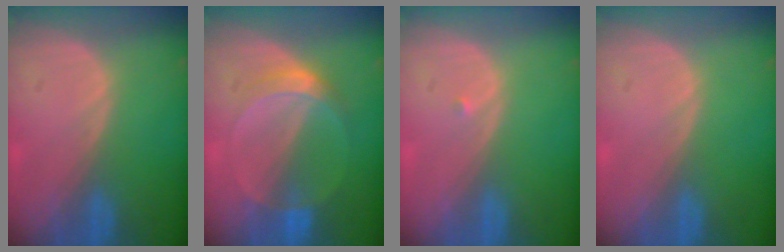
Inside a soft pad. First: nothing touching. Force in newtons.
{"total": 5.1, "press": 4.7, "slide": 2.0}
{"total": 0.5, "press": 0.4, "slide": 0.3}
{"total": 0.0}